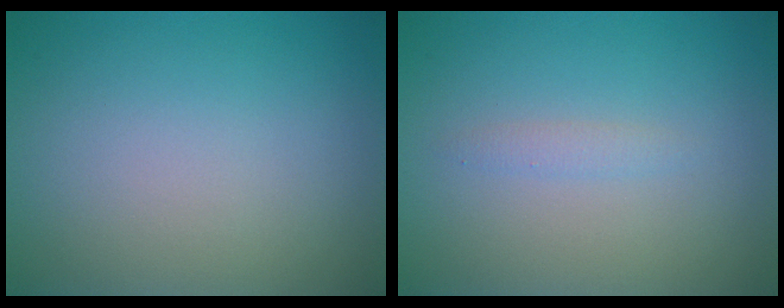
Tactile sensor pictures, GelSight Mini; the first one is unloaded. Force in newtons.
{"total": 0.8, "press": 0.8, "slide": 0.0}